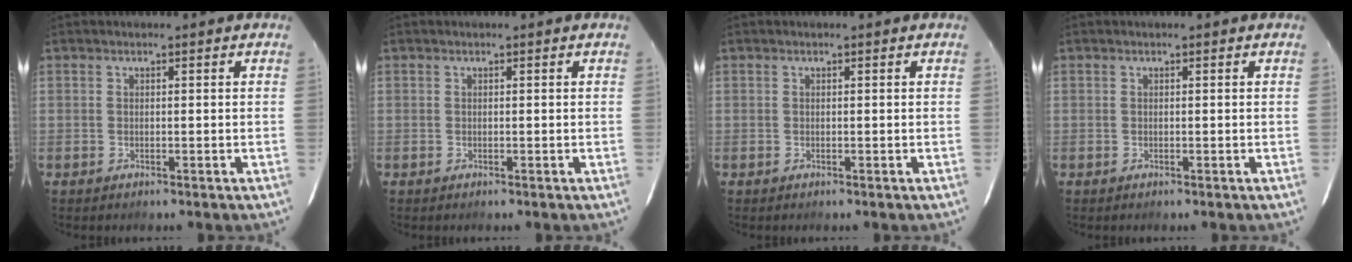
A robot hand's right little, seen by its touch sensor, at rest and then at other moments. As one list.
[{"total": 0.0}, {"total": 0.0}, {"total": 0.0}]